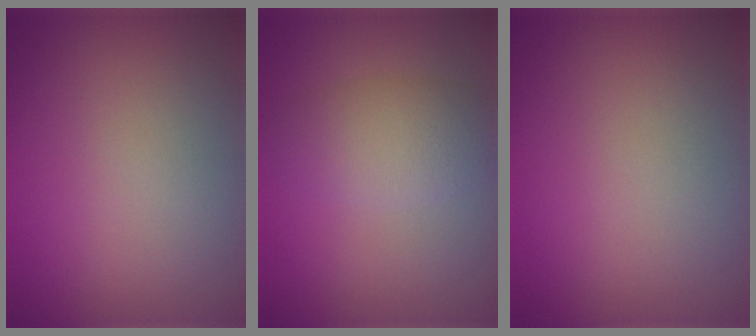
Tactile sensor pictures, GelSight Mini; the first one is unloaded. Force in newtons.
{"total": 3.8, "press": 3.8, "slide": 0.1}
{"total": 0.0}